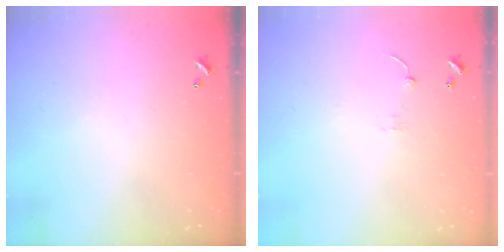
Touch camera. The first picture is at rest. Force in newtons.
{"total": 0.8, "press": 0.7, "slide": 0.4}